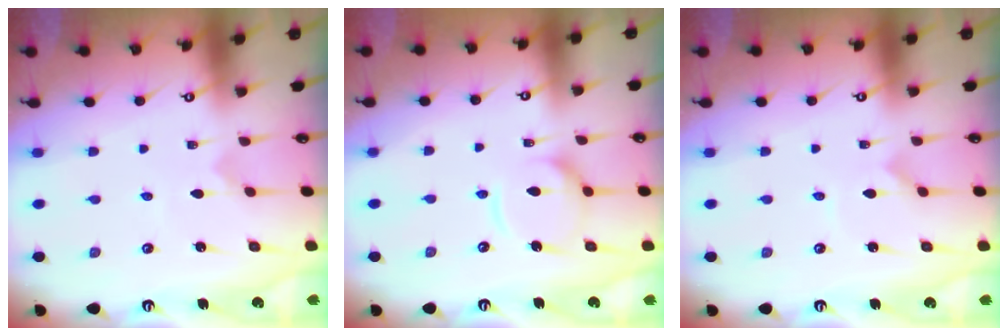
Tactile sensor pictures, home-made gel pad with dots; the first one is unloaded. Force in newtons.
{"total": 9.7, "press": 9.6, "slide": 0.9}
{"total": 0.0}